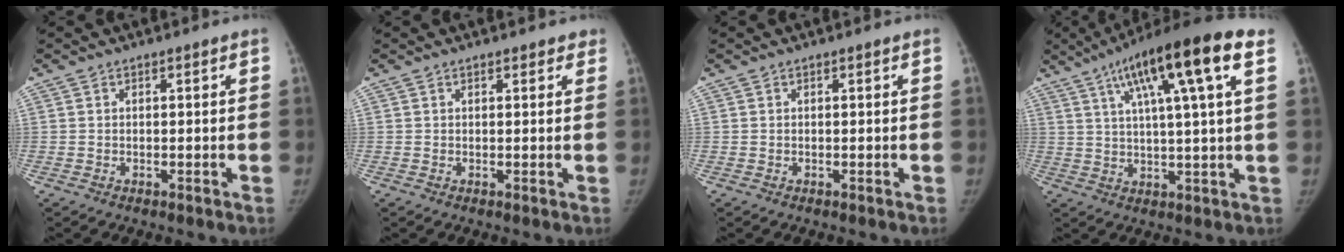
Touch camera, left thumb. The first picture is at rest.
{"total": 1.5, "force": [1.2, 0.8, 0.3], "torque": [0.015, -0.002, 0.009]}
{"total": 0.0}
{"total": 16.8, "force": [7.7, 2.1, 14.7], "torque": [-0.235, 0.001, 0.117]}